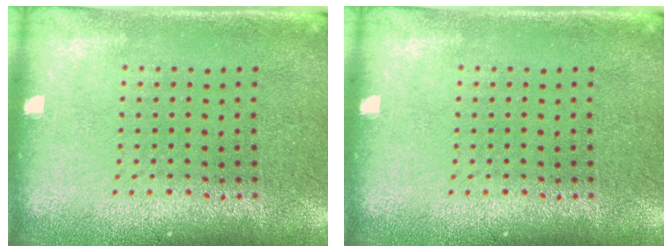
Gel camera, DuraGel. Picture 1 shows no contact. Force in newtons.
{"total": 0.0}